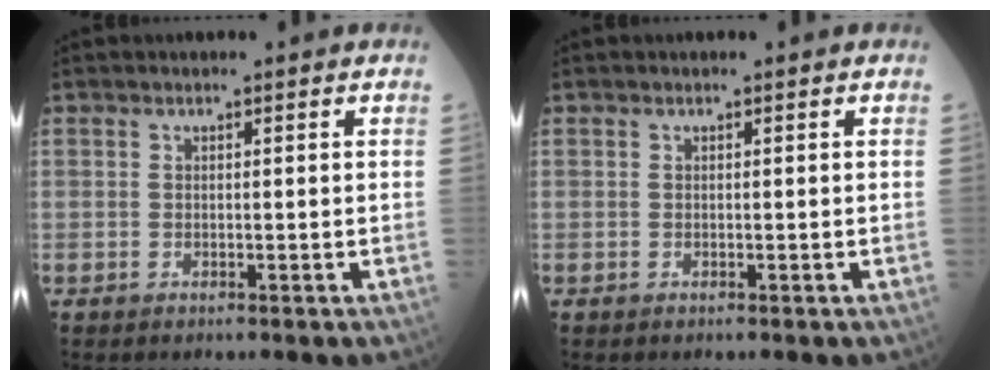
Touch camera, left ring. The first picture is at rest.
{"total": 0.0}